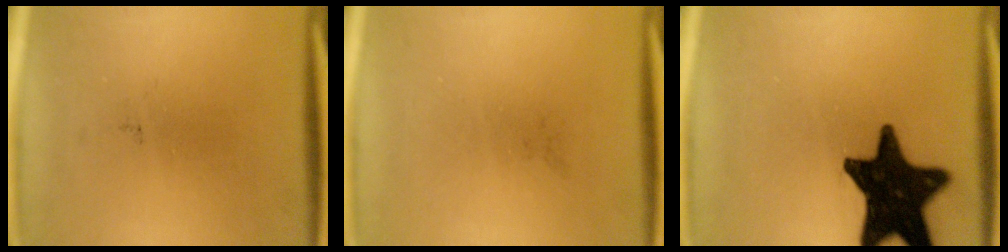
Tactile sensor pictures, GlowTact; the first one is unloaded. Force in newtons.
{"total": 0.0}
{"total": 18.6}